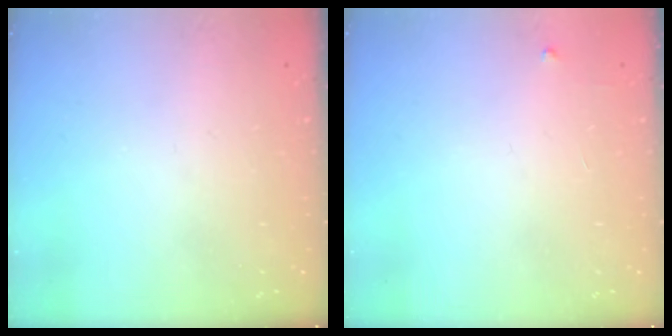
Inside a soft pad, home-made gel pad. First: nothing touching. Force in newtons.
{"total": 2.6, "press": 2.6, "slide": 0.4}